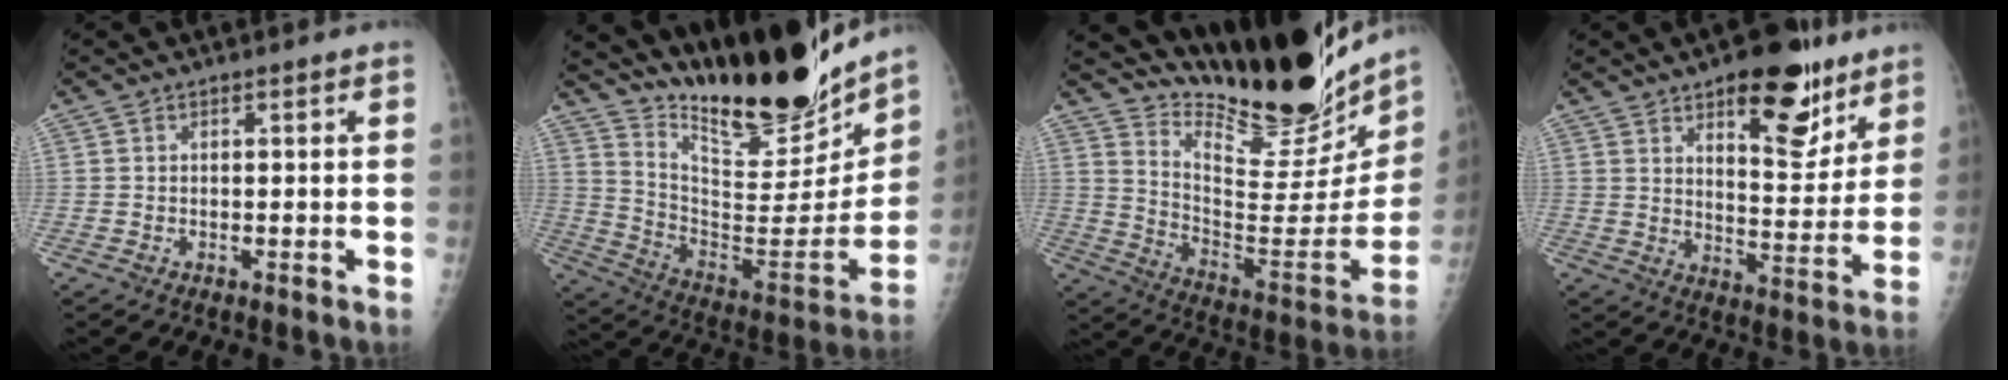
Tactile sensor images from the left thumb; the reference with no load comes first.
{"total": 26.3, "force": [21.6, 6.6, 13.5], "torque": [-0.176, -0.125, 0.341]}
{"total": 28.1, "force": [23.8, 6.8, 13.3], "torque": [-0.171, -0.166, 0.347]}
{"total": 16.0, "force": [9.7, 6.9, 10.6], "torque": [-0.092, -0.059, 0.141]}